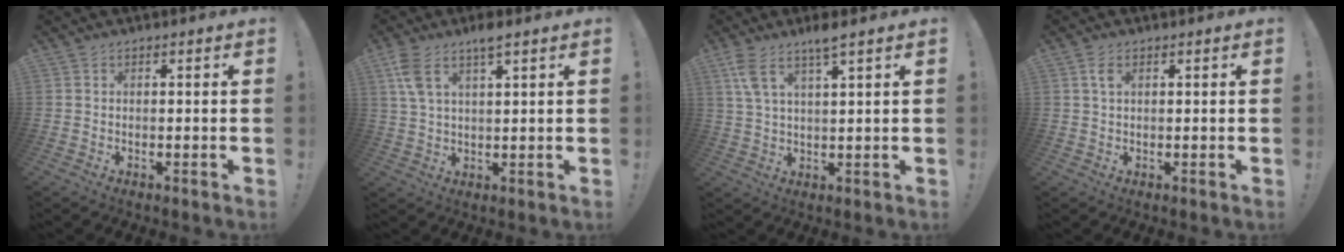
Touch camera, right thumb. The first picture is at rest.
{"total": 7.1, "force": [4.4, 2.0, 5.2], "torque": [-0.096, -0.013, 0.080]}
{"total": 7.0, "force": [4.6, 1.0, 5.1], "torque": [-0.097, -0.017, 0.081]}
{"total": 2.7, "force": [1.2, 1.4, 2.1], "torque": [-0.040, 0.002, 0.020]}